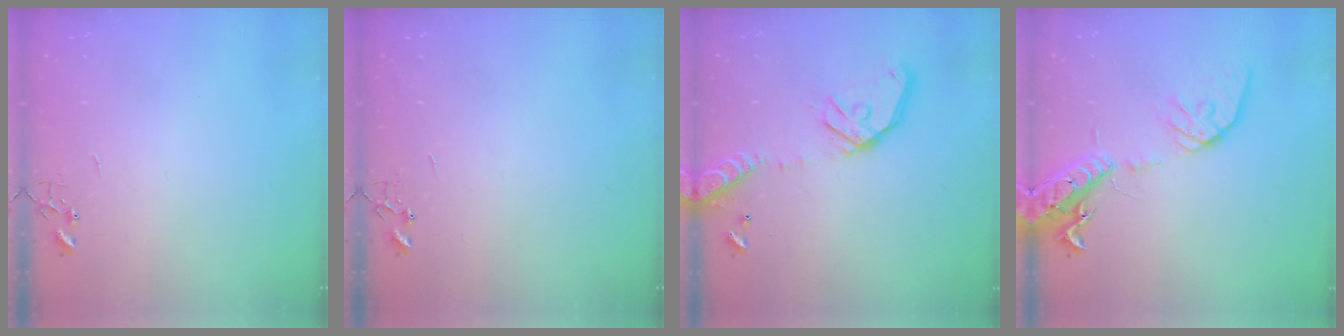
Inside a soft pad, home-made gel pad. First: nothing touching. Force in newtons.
{"total": 0.0}
{"total": 15.4, "press": 15.1, "slide": 2.8}
{"total": 17.5, "press": 17.1, "slide": 3.5}